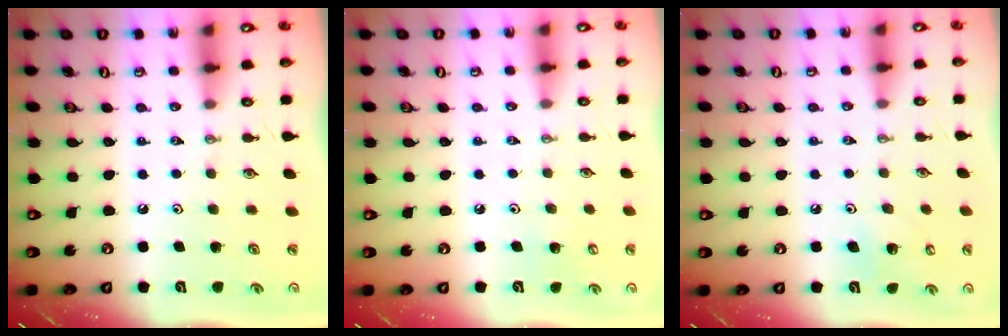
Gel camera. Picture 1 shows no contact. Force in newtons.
{"total": 3.8, "press": 3.8, "slide": 0.4}
{"total": 6.1, "press": 6.1, "slide": 0.8}